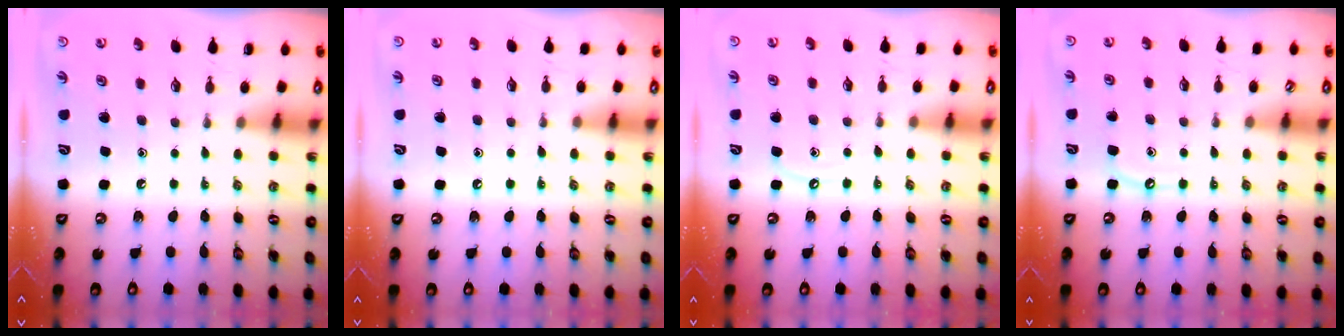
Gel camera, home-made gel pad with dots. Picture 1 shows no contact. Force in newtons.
{"total": 7.6, "press": 7.6, "slide": 0.8}
{"total": 4.9, "press": 4.9, "slide": 0.5}
{"total": 5.2, "press": 5.1, "slide": 0.5}